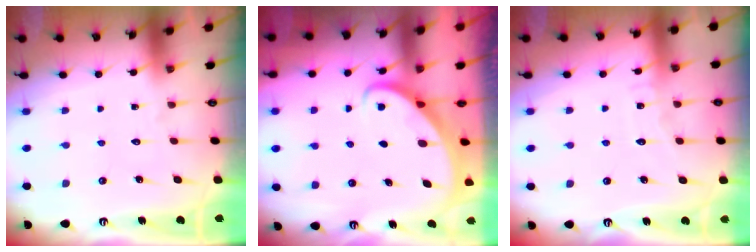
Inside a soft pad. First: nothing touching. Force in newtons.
{"total": 2.5, "press": 2.5, "slide": 0.3}
{"total": 5.4, "press": 5.4, "slide": 0.5}